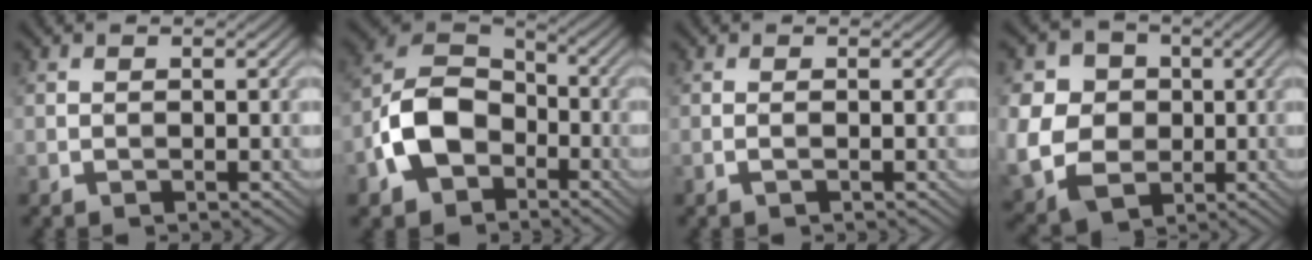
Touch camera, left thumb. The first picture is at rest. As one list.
[{"total": 10.1, "force": [-4.0, 7.2, 6.0], "torque": [-0.133, -0.002, -0.097]}, {"total": 0.7, "force": [-0.2, 0.0, 0.6], "torque": [-0.016, 0.000, -0.006]}, {"total": 10.3, "force": [-0.3, 9.2, 4.7], "torque": [-0.140, -0.014, -0.021]}]